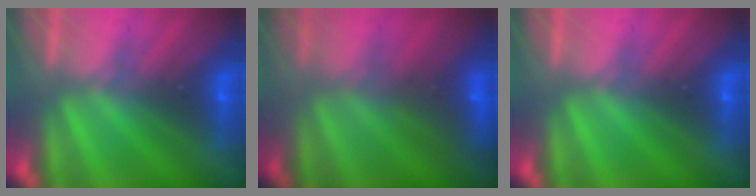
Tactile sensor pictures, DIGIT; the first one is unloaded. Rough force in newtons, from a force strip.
{"total": 2.9}
{"total": 0.0}